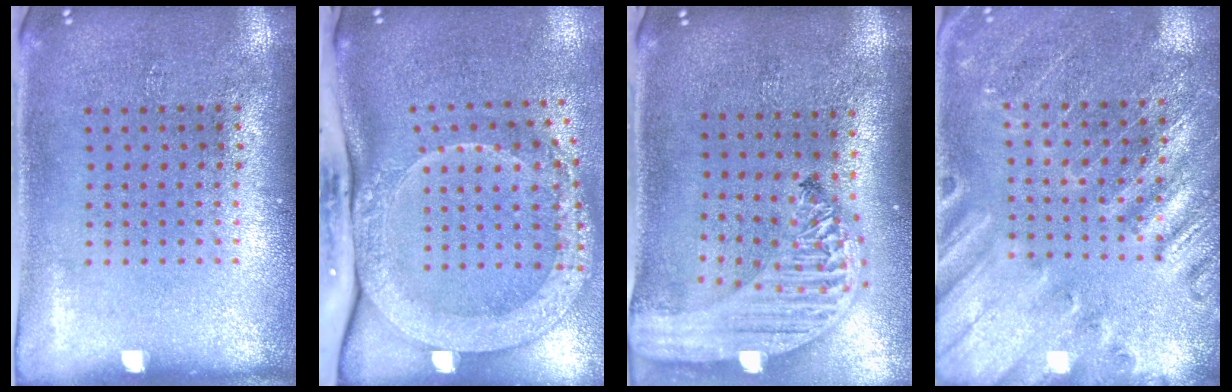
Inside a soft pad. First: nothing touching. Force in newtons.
{"total": 3.3, "press": 2.4, "slide": 2.3}
{"total": 3.1, "press": 2.4, "slide": 1.9}
{"total": 2.5, "press": 2.5, "slide": 0.2}